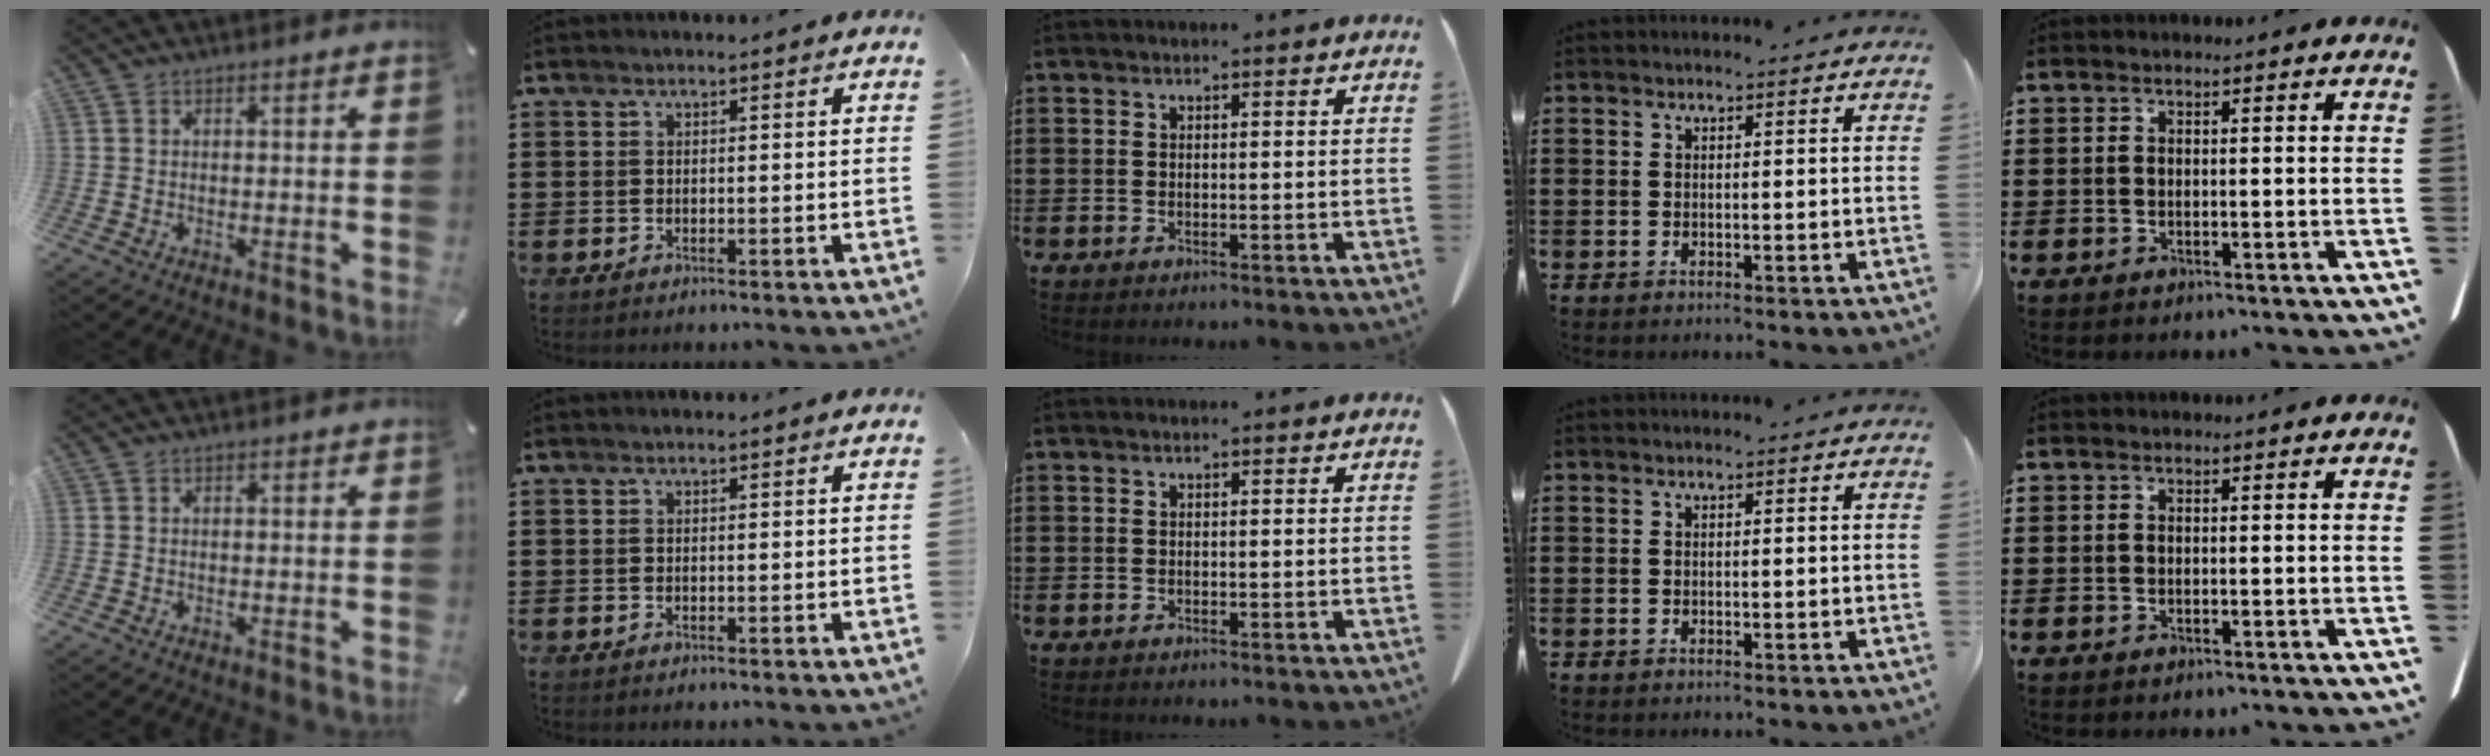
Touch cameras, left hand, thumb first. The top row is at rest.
{}